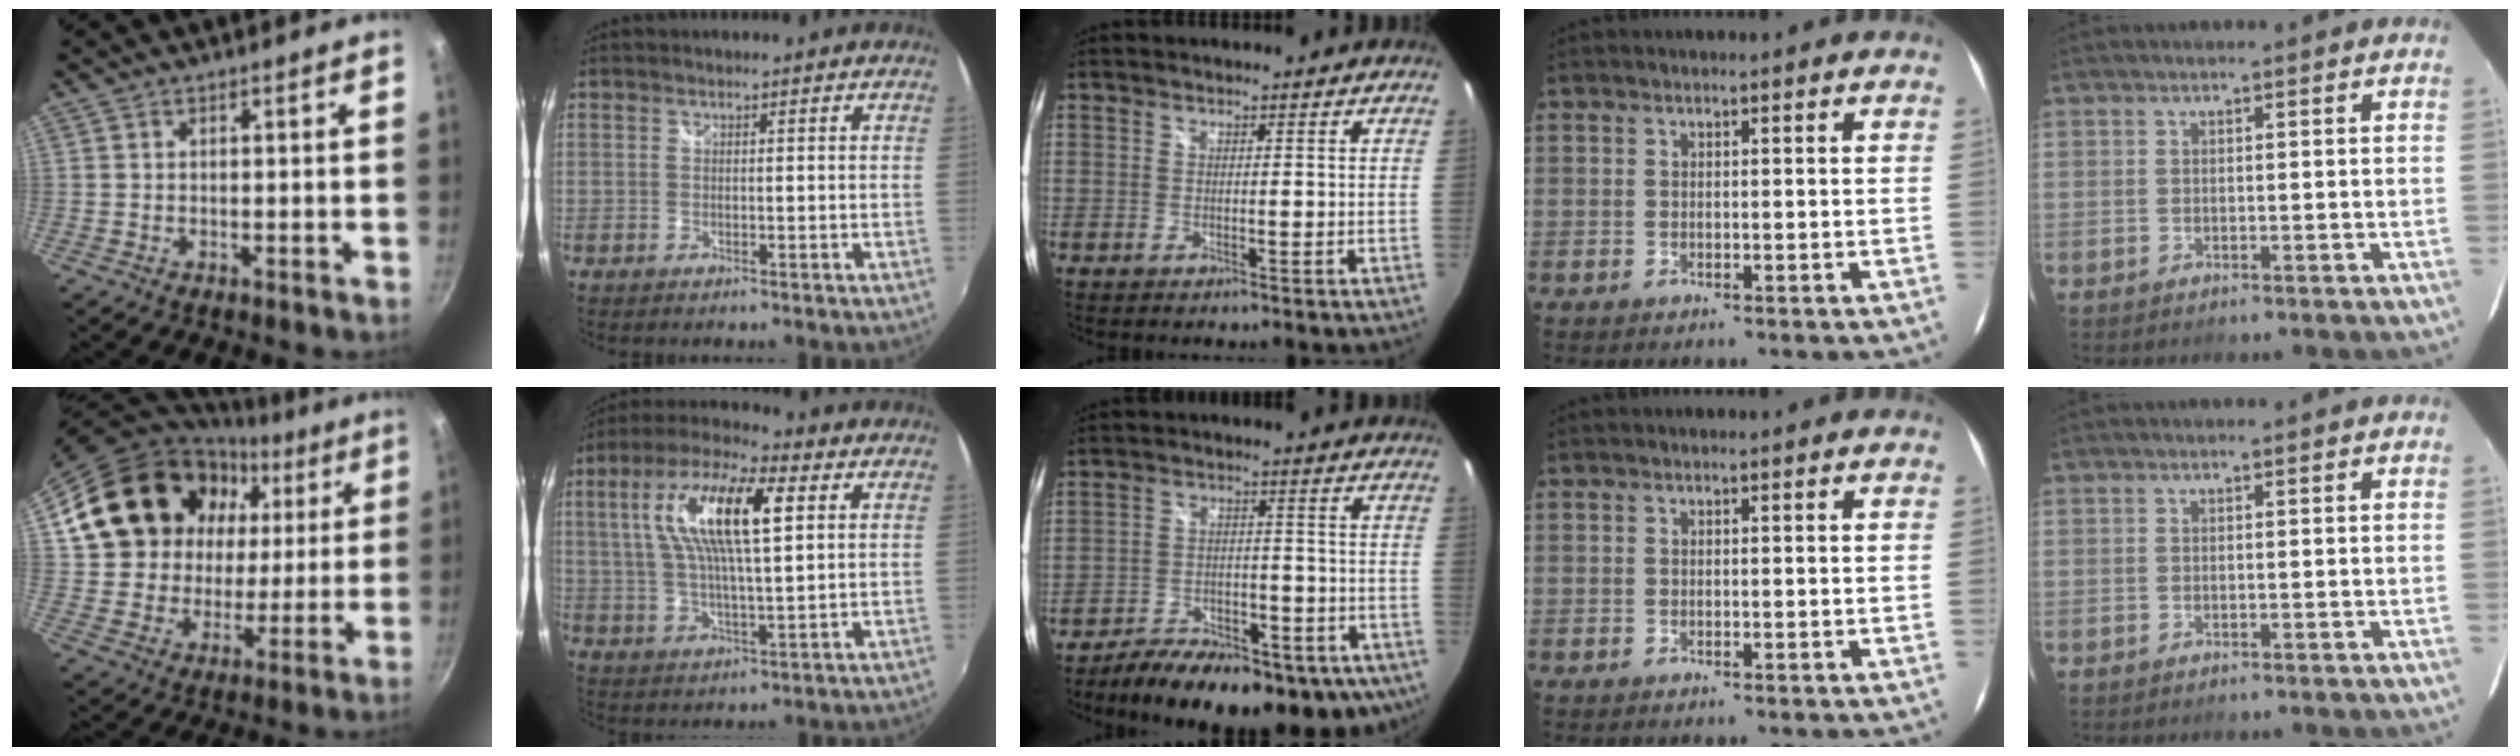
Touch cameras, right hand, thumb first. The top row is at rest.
{"thumb": {"total": 22.6, "force": [8.0, 18.2, 10.6], "torque": [-0.180, 0.022, 0.151]}, "index": {"total": 15.5, "force": [4.6, 4.5, 14.1], "torque": [-0.265, 0.020, 0.078]}, "middle": {"total": 20.5, "force": [-13.7, 9.1, 12.2], "torque": [-0.214, -0.026, -0.181]}}